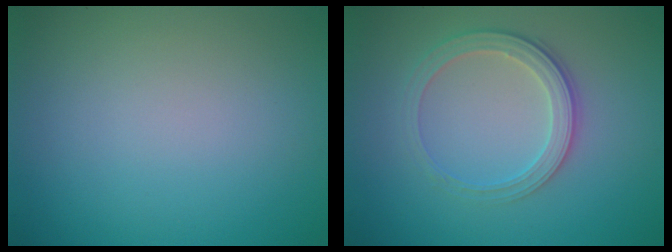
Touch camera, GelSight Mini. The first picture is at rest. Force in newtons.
{"total": 2.8, "press": 2.6, "slide": 0.8}